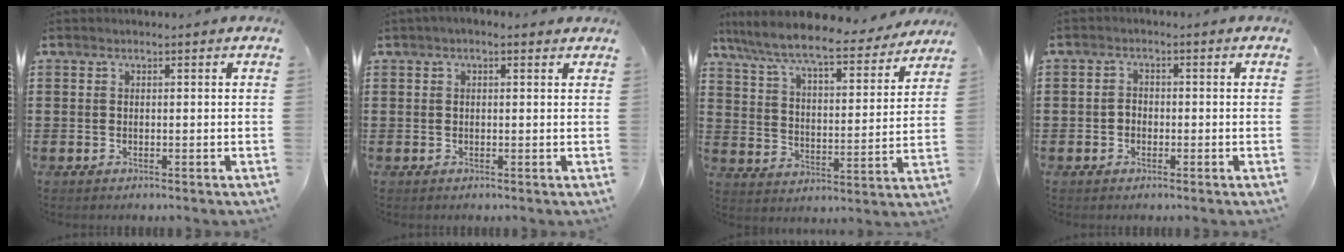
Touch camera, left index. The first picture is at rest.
{"total": 1.0, "force": [0.3, 0.5, 0.9], "torque": [-0.017, 0.005, 0.004]}
{"total": 8.5, "force": [7.7, 0.5, 3.7], "torque": [-0.105, -0.046, 0.128]}
{"total": 1.6, "force": [-0.6, 1.3, 0.6], "torque": [-0.016, 0.004, -0.014]}